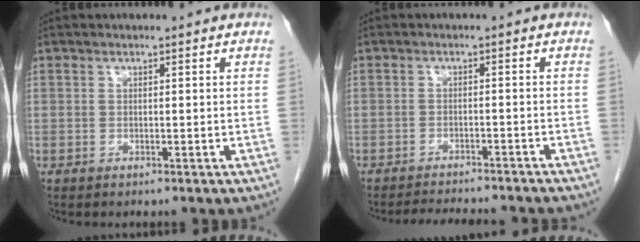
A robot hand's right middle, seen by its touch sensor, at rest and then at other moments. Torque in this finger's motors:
{"motor_torque": [1.18, -0.95, 0.20, 0.08]}